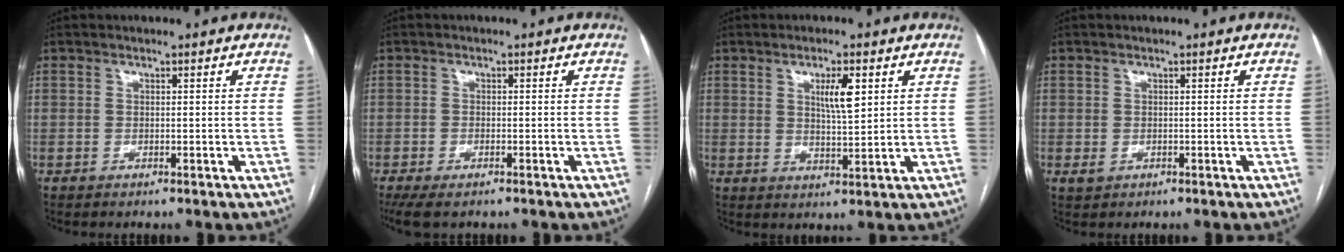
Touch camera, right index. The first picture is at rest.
{"total": 4.6, "force": [-3.3, 1.7, 2.8], "torque": [-0.053, -0.011, -0.052]}
{"total": 5.0, "force": [1.9, 0.9, 4.6], "torque": [-0.081, -0.002, 0.036]}
{"total": 1.2, "force": [-0.3, 1.0, 0.6], "torque": [-0.013, 0.000, 0.001]}